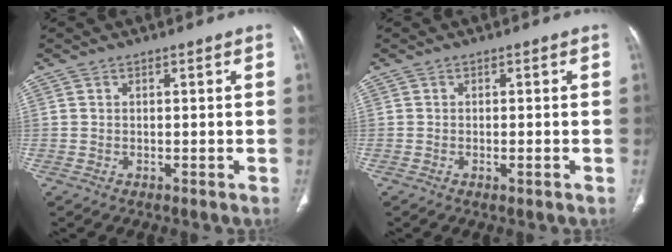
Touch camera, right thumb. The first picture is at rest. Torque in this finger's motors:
{"motor_torque": [-0.37, -0.10, -0.04, 0.48, -0.01]}